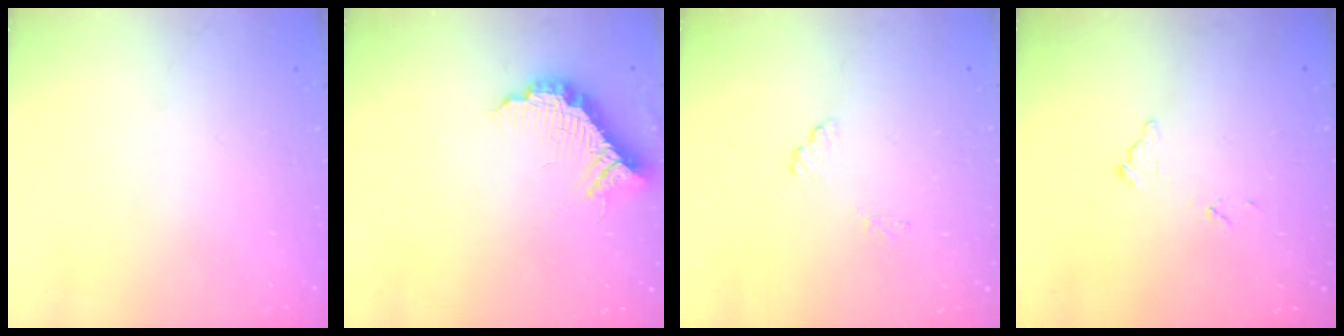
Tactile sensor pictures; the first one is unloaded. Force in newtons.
{"total": 11.6, "press": 11.6, "slide": 0.8}
{"total": 6.2, "press": 6.2, "slide": 0.2}
{"total": 6.5, "press": 6.5, "slide": 0.4}